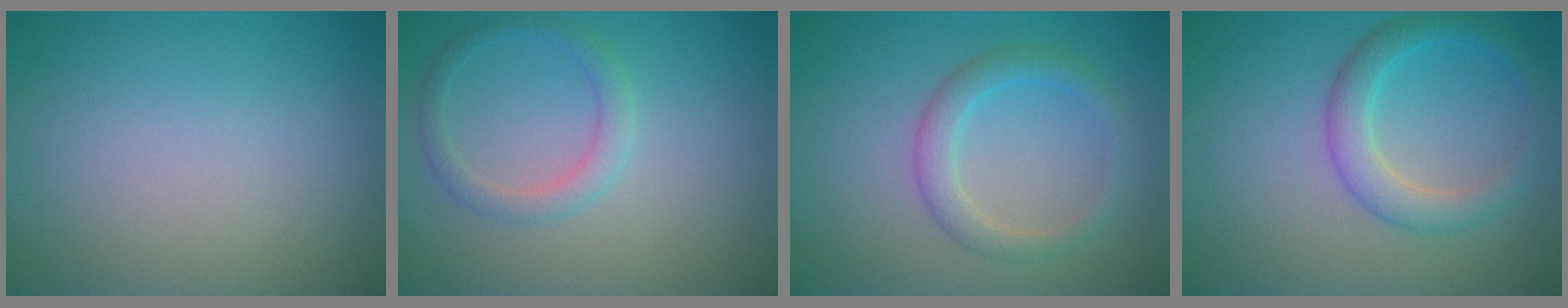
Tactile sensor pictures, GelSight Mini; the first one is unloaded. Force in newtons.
{"total": 2.0, "press": 2.0, "slide": 0.1}
{"total": 2.7, "press": 2.7, "slide": 0.1}
{"total": 3.3, "press": 3.3, "slide": 0.2}